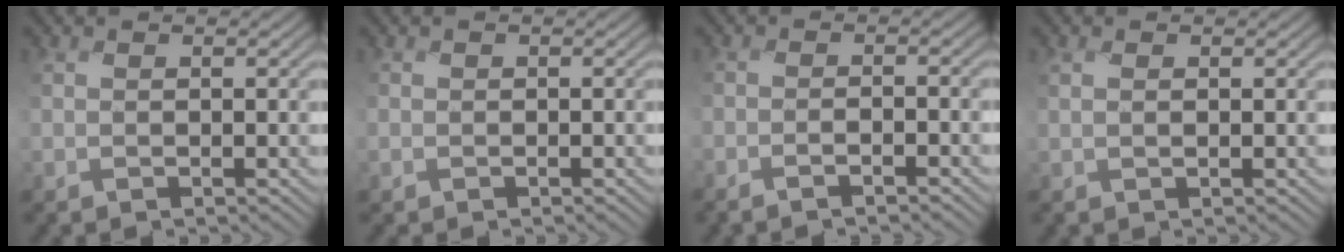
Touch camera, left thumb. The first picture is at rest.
{"total": 0.7, "force": [-0.4, 0.5, -0.3], "torque": [0.002, -0.004, -0.010]}
{"total": 1.7, "force": [-1.6, -0.1, 0.3], "torque": [-0.003, 0.003, -0.039]}
{"total": 1.2, "force": [0.2, 0.6, 1.0], "torque": [-0.022, 0.002, 0.004]}